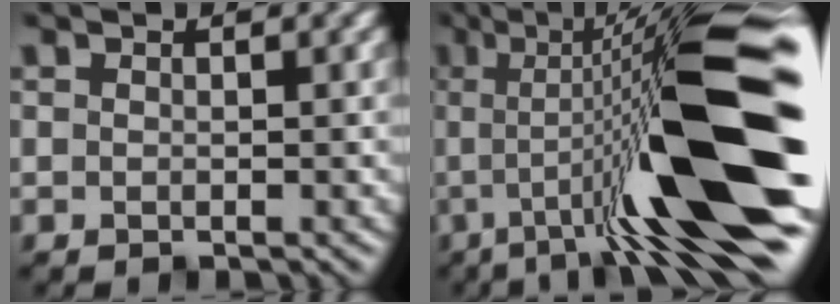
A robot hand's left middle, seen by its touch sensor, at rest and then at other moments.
{"total": 14.8, "force": [-2.0, 2.8, 14.4], "torque": [-0.203, 0.018, -0.036]}